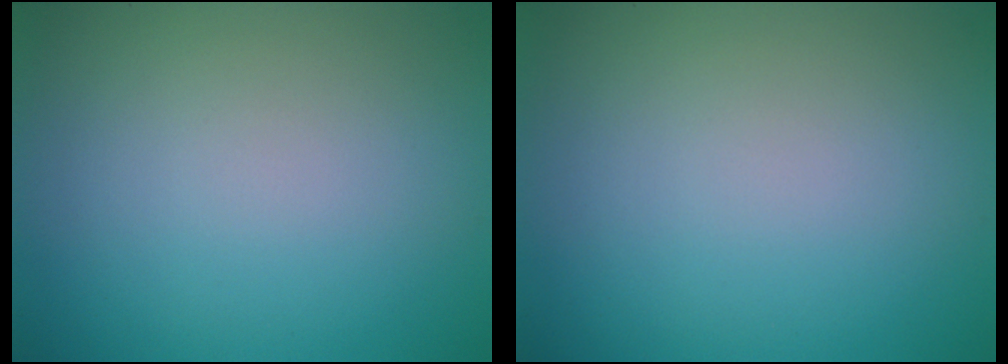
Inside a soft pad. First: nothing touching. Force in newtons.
{"total": 0.0}